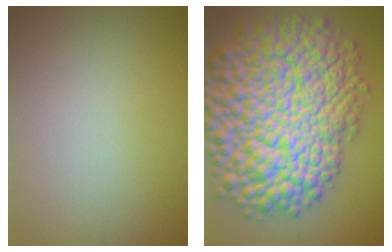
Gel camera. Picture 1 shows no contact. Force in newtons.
{"total": 15.8, "press": 15.8, "slide": 0.6}